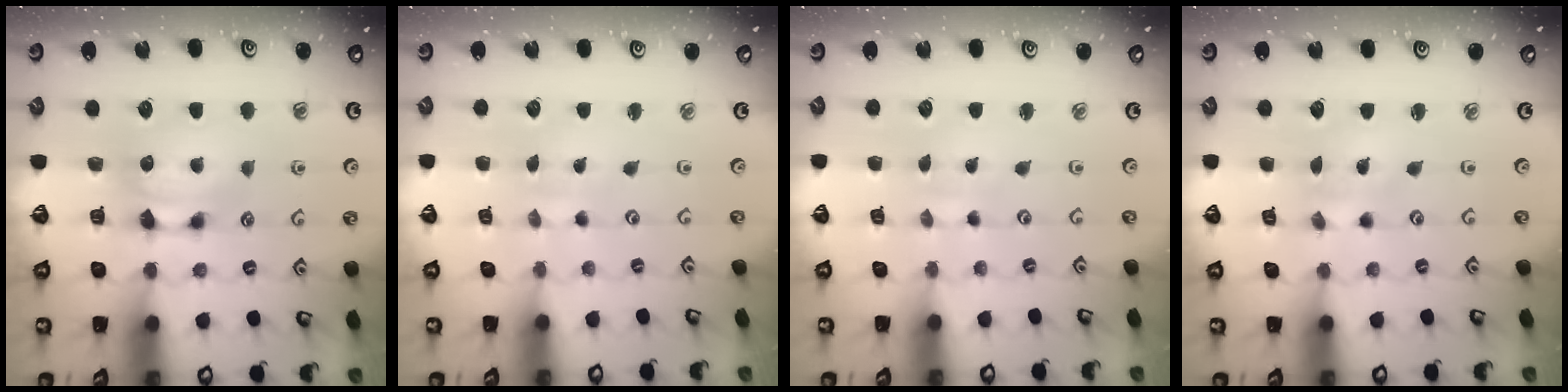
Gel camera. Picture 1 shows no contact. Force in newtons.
{"total": 5.3, "press": 5.3, "slide": 0.2}
{"total": 6.1, "press": 6.1, "slide": 0.3}
{"total": 4.7, "press": 4.6, "slide": 0.8}